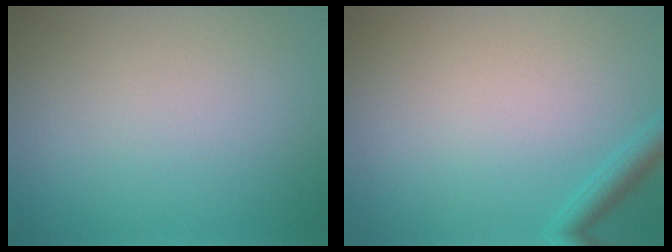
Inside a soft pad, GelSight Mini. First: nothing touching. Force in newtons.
{"total": 1.7, "press": 1.7, "slide": 0.1}